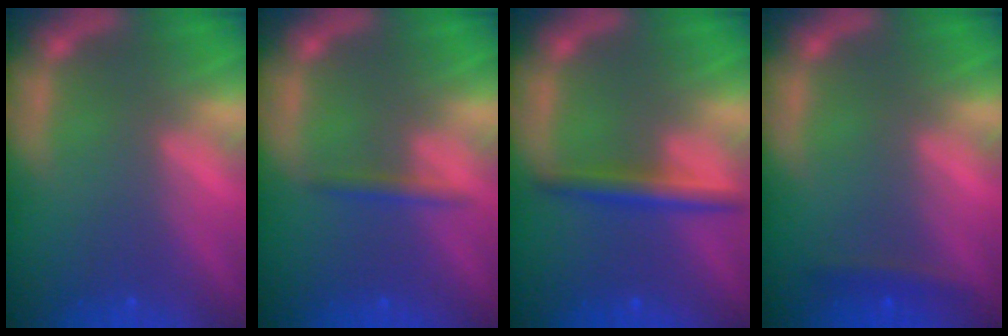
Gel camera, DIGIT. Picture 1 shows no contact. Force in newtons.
{"total": 1.4}
{"total": 3.0}
{"total": 1.4}